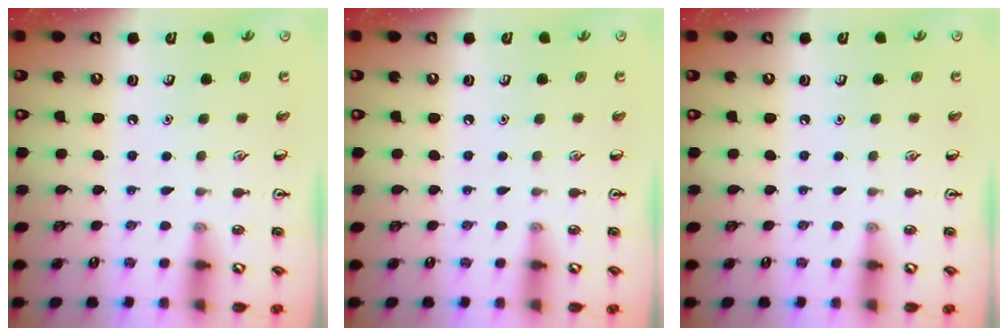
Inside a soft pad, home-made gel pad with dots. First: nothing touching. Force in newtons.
{"total": 0.0}
{"total": 0.0}